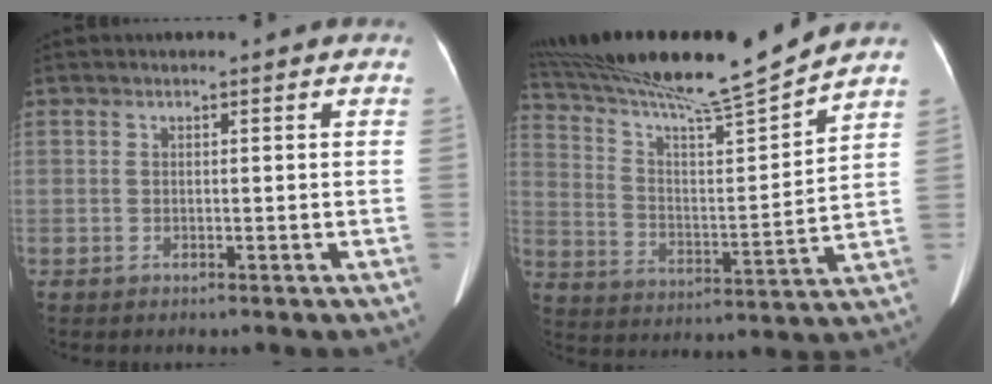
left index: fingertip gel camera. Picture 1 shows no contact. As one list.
[{"total": 18.1, "force": [16.4, -1.7, 7.6], "torque": [-0.140, -0.023, 0.270]}]